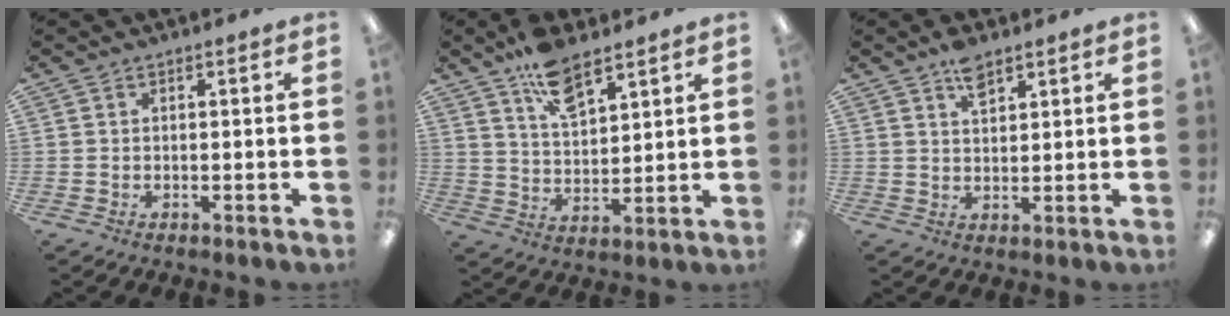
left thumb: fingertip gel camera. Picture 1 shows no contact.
{"total": 10.8, "force": [7.6, 4.7, 6.1], "torque": [-0.097, -0.038, 0.135]}
{"total": 5.1, "force": [3.5, 2.4, 2.9], "torque": [-0.041, -0.013, 0.059]}